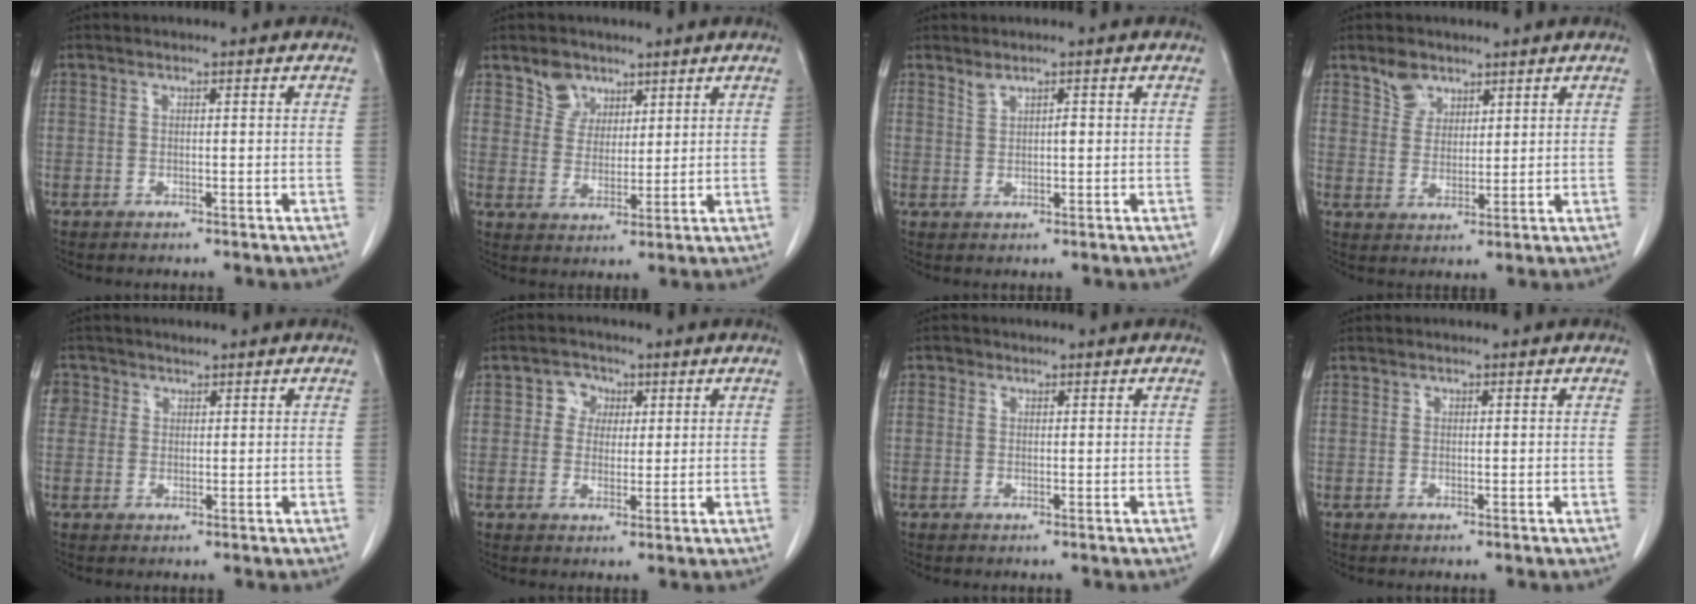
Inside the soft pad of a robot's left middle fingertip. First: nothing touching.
{"total": 4.6, "force": [3.1, 3.2, 0.8], "torque": [-0.014, 0.004, 0.060]}
{"total": 1.7, "force": [0.9, 0.7, 1.3], "torque": [-0.022, 0.002, 0.019]}
{"total": 4.0, "force": [2.9, 2.5, 1.1], "torque": [-0.020, 0.002, 0.057]}
{"total": 3.4, "force": [1.6, 3.0, 0.5], "torque": [-0.008, 0.009, 0.030]}
{"total": 3.8, "force": [1.1, 3.3, 1.4], "torque": [-0.020, 0.012, 0.017]}
{"total": 0.8, "force": [0.4, 0.7, 0.1], "torque": [0.001, 0.000, 0.002]}
{"total": 0.0}